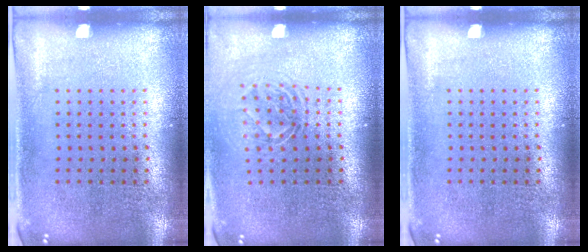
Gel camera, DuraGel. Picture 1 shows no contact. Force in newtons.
{"total": 1.6, "press": 1.3, "slide": 1.1}
{"total": 0.0}